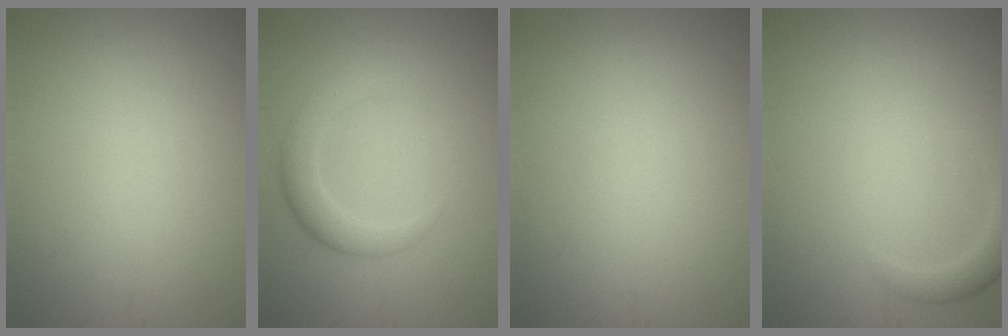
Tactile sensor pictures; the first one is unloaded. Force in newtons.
{"total": 2.8, "press": 2.8, "slide": 0.1}
{"total": 0.0}
{"total": 2.0, "press": 2.0, "slide": 0.2}